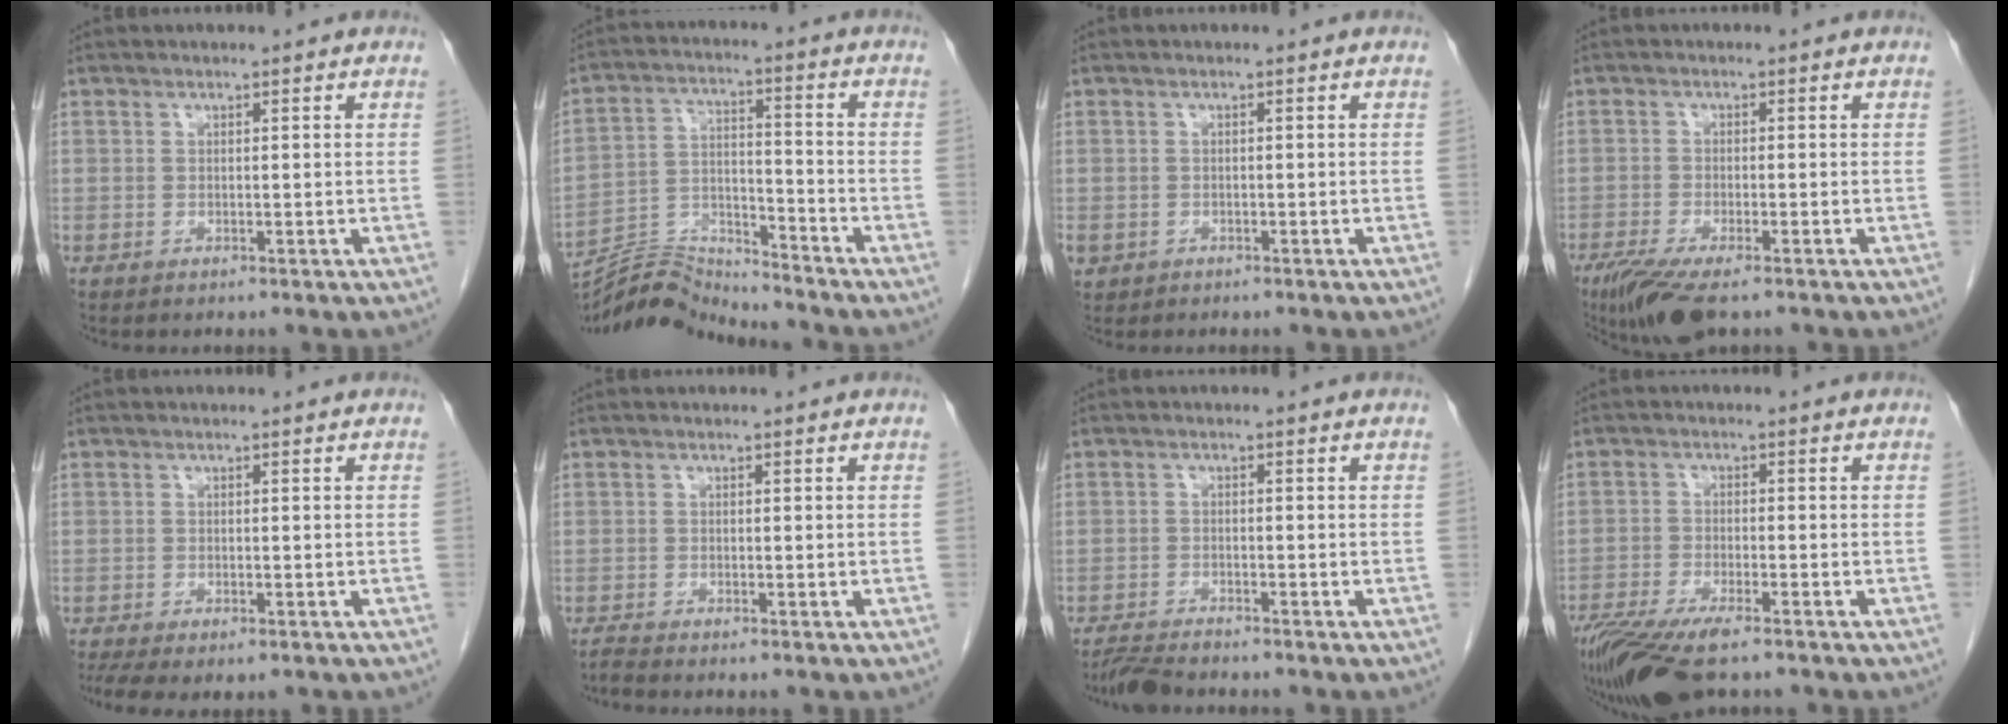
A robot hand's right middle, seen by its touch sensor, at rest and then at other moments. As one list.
[{"total": 9.8, "force": [-9.7, -1.3, -0.6], "torque": [0.006, 0.027, -0.179]}, {"total": 2.3, "force": [-1.3, 1.8, 0.7], "torque": [-0.017, 0.000, -0.019]}, {"total": 8.1, "force": [-5.7, 1.9, 5.5], "torque": [-0.094, -0.019, -0.093]}, {"total": 6.1, "force": [-4.2, 2.3, 3.8], "torque": [-0.069, -0.016, -0.067]}, {"total": 1.0, "force": [-0.9, -0.3, 0.1], "torque": [-0.009, -0.006, -0.020]}, {"total": 3.6, "force": [-3.4, 0.1, 1.2], "torque": [-0.021, -0.014, -0.062]}, {"total": 11.3, "force": [-8.3, 2.3, 7.3], "torque": [-0.126, -0.025, -0.141]}]